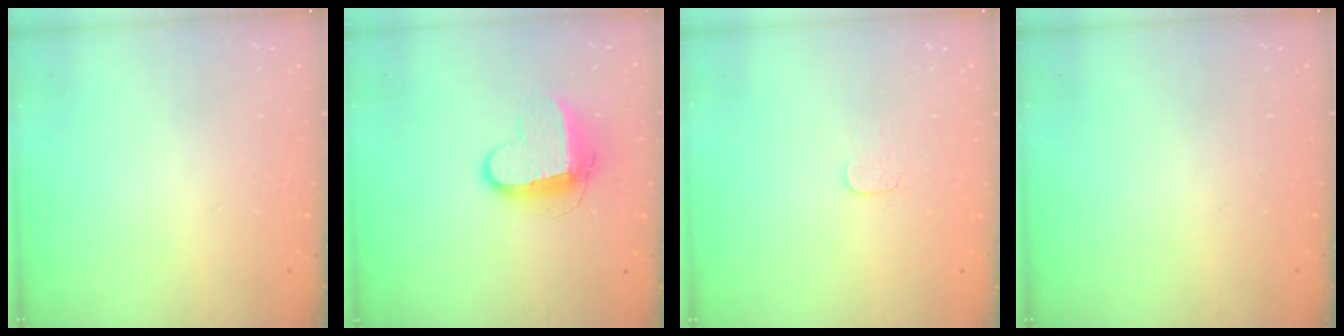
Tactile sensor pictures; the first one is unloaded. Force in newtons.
{"total": 10.4, "press": 10.4, "slide": 0.5}
{"total": 3.7, "press": 3.7, "slide": 0.4}
{"total": 0.0}